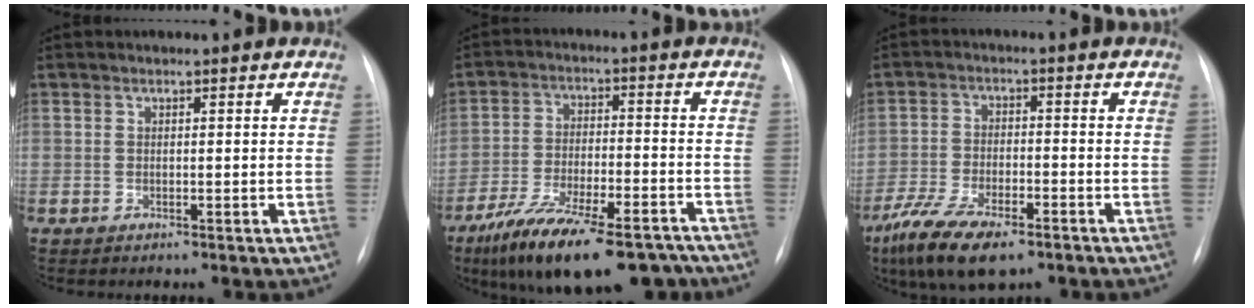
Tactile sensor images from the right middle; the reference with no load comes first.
{"total": 19.1, "force": [-14.9, 5.5, 10.7], "torque": [-0.158, -0.001, -0.237]}
{"total": 11.1, "force": [-7.5, 3.7, 7.3], "torque": [-0.138, -0.018, -0.130]}